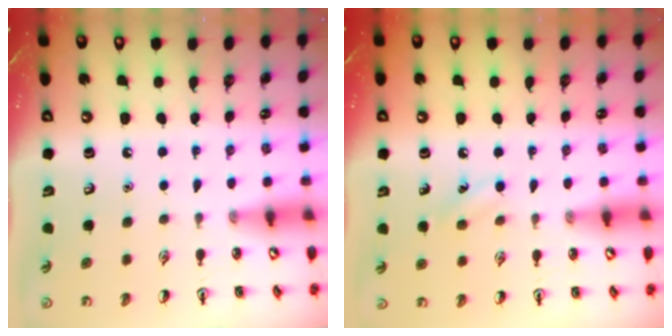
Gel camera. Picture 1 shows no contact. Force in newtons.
{"total": 6.5, "press": 6.1, "slide": 2.0}